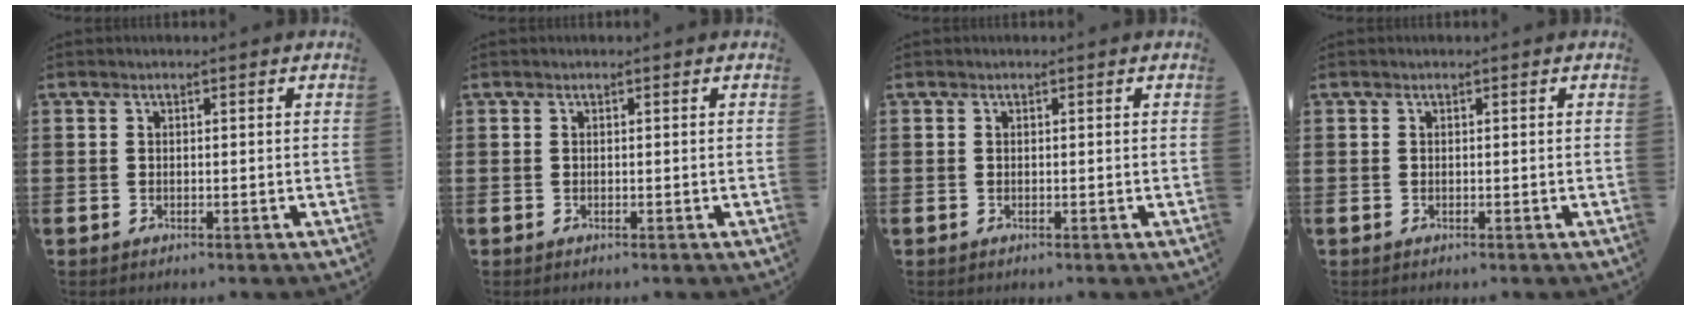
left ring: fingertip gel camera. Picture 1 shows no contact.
{"total": 0.0}
{"total": 0.0}
{"total": 0.0}